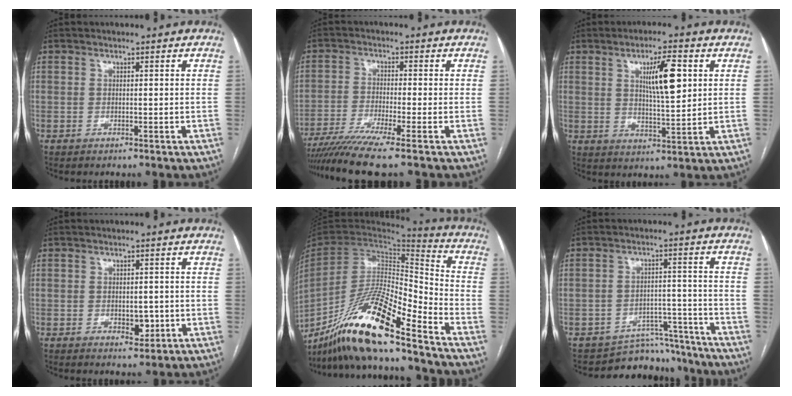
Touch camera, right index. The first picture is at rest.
{"total": 9.0, "force": [-6.9, -1.4, 5.5], "torque": [-0.093, -0.027, -0.119]}
{"total": 8.5, "force": [2.7, 1.5, 8.0], "torque": [-0.135, 0.002, 0.048]}
{"total": 3.4, "force": [-0.7, 2.1, 2.6], "torque": [-0.034, 0.001, -0.001]}
{"total": 21.0, "force": [-15.9, 1.5, 13.6], "torque": [-0.275, -0.027, -0.297]}
{"total": 9.0, "force": [-8.3, 3.3, -1.0], "torque": [0.032, 0.045, -0.115]}